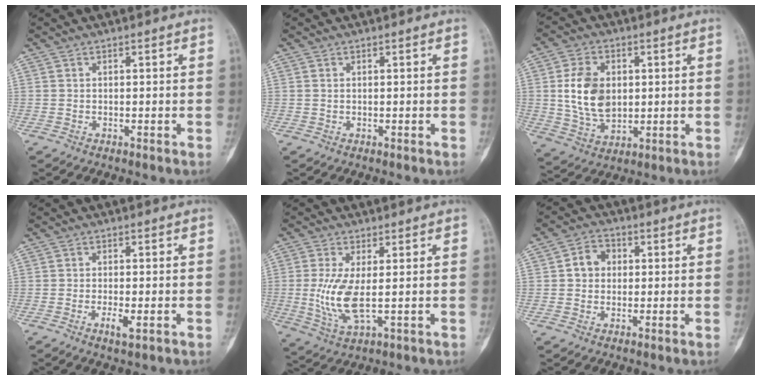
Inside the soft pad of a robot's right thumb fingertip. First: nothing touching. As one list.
[{"total": 0.0}, {"total": 11.2, "force": [1.3, 7.8, 8.0], "torque": [-0.129, -0.008, 0.032]}, {"total": 2.9, "force": [-1.1, 0.8, 2.6], "torque": [-0.051, -0.004, -0.020]}, {"total": 8.3, "force": [-0.1, 2.8, 7.8], "torque": [-0.178, -0.013, 0.004]}, {"total": 5.0, "force": [0.5, 4.3, 2.6], "torque": [-0.024, 0.012, 0.002]}]